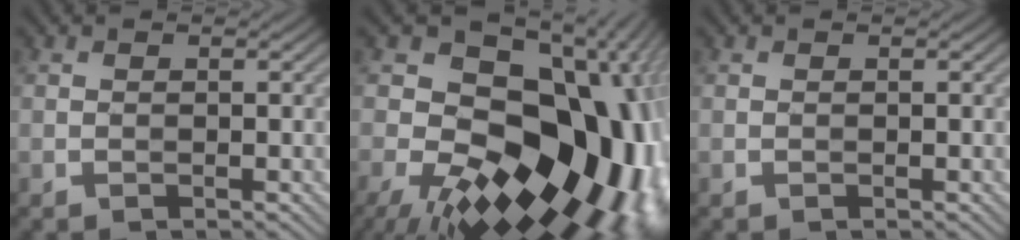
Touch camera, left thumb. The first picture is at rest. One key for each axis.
{"total": 22.0, "fx": -4.6, "fy": 13.6, "fz": 16.7, "tx": -0.251, "ty": -0.010, "tz": -0.072}
{"total": 0.0}